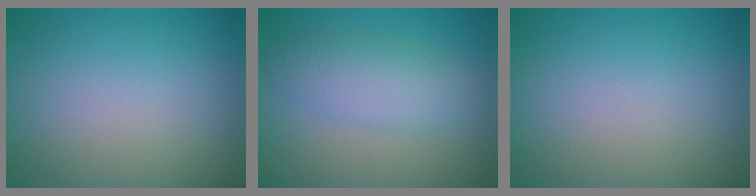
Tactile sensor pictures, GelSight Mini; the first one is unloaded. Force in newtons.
{"total": 3.8, "press": 3.8, "slide": 0.1}
{"total": 0.0}